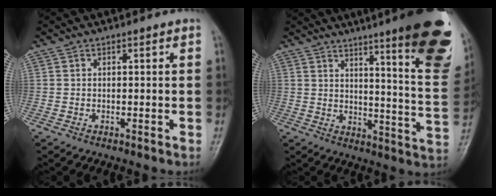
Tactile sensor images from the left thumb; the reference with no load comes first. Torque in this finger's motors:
{"motor_torque": [2.74, 1.83, 1.43, -1.34, 0.35]}